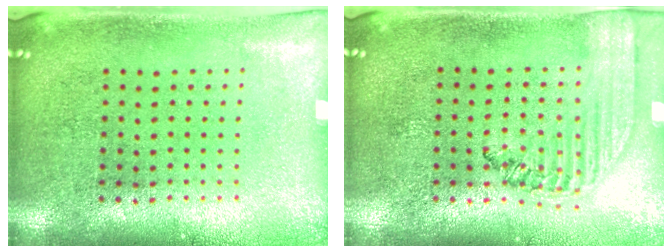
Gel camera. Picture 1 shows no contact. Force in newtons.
{"total": 1.5, "press": 1.4, "slide": 0.5}